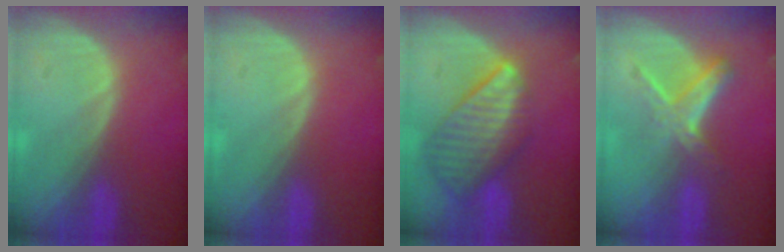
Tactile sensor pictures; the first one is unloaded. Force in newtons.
{"total": 0.0}
{"total": 9.2, "press": 8.0, "slide": 4.5}
{"total": 6.1, "press": 5.2, "slide": 3.2}